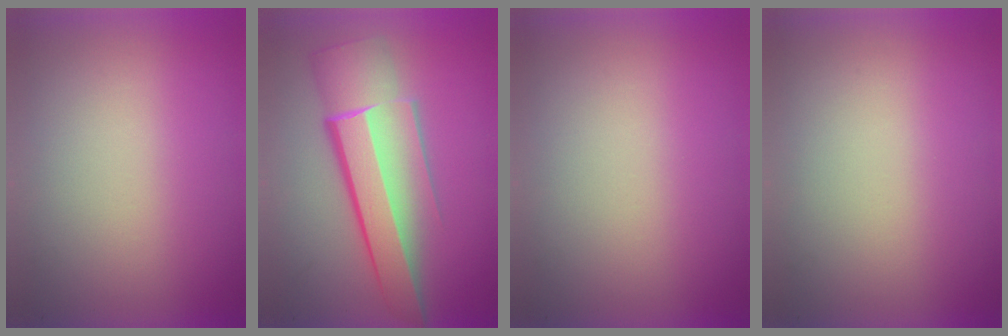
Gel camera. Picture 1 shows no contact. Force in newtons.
{"total": 6.7}
{"total": 0.0}
{"total": 0.0}